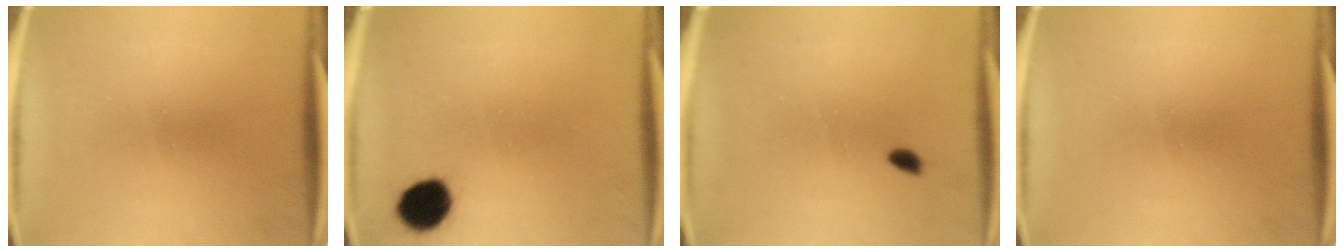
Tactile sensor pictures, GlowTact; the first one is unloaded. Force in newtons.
{"total": 8.8}
{"total": 1.5}
{"total": 0.0}